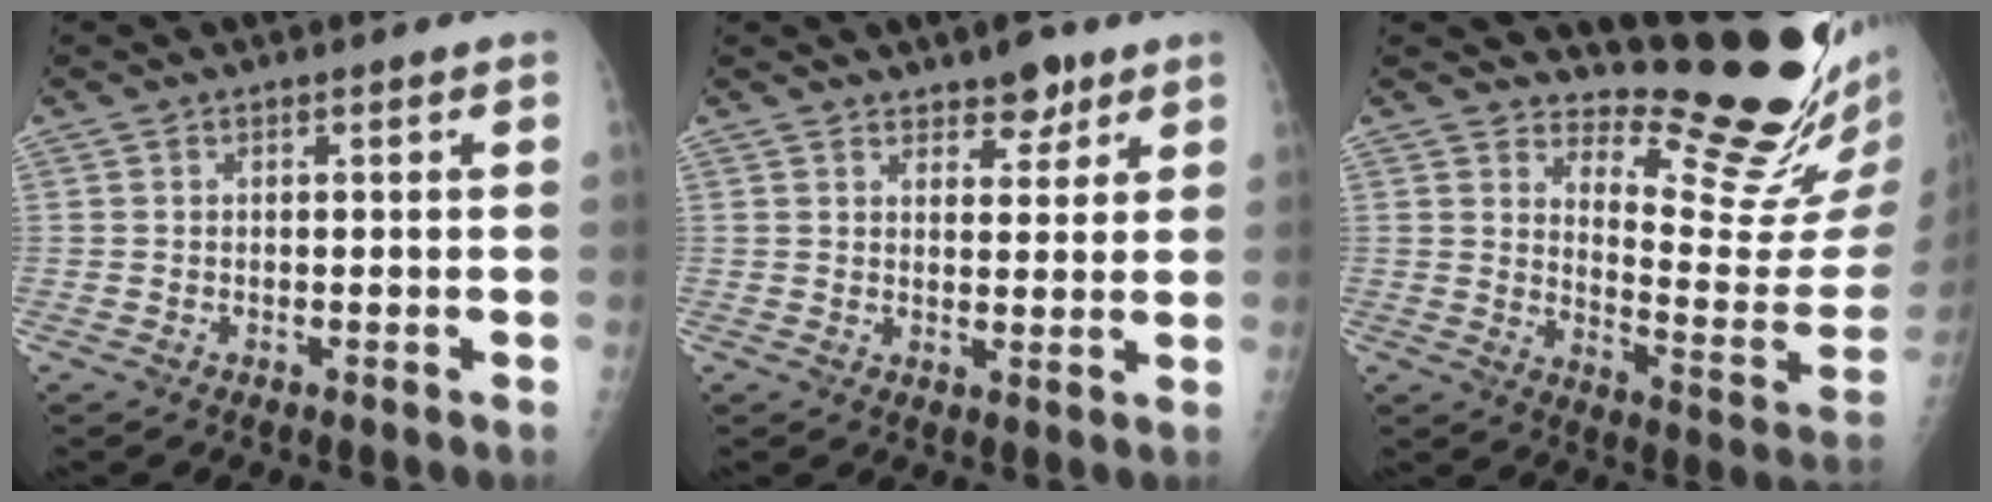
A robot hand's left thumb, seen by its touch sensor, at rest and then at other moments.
{"total": 4.7, "force": [3.4, 2.4, 2.2], "torque": [-0.004, -0.019, 0.051]}
{"total": 17.1, "force": [15.3, 2.0, 7.4], "torque": [-0.078, -0.173, 0.208]}